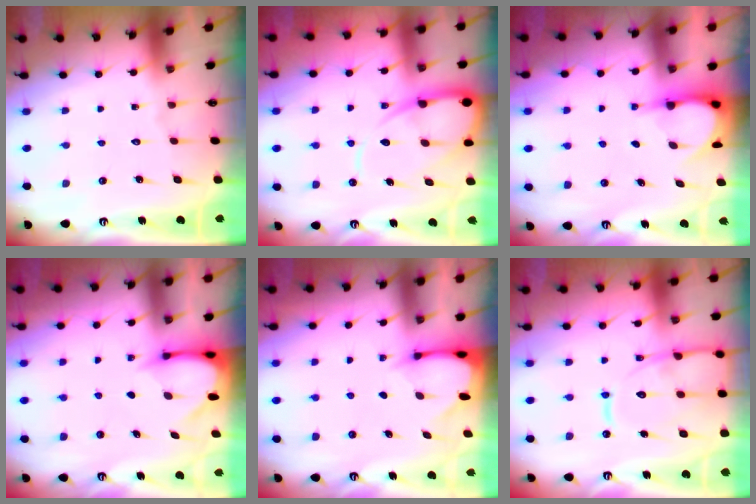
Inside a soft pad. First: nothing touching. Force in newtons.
{"total": 12.2, "press": 12.1, "slide": 1.2}
{"total": 3.8, "press": 3.8, "slide": 0.3}
{"total": 3.3, "press": 3.2, "slide": 0.3}
{"total": 2.4, "press": 2.3, "slide": 0.3}
{"total": 14.5, "press": 14.5, "slide": 1.2}